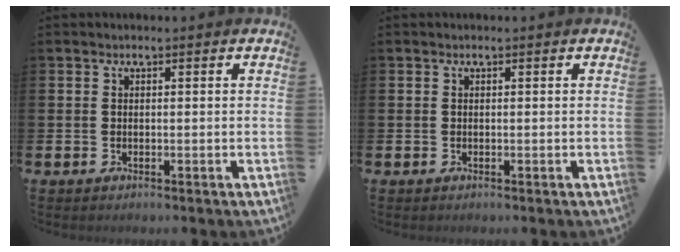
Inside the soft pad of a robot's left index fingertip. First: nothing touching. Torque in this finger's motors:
{"motor_torque": [0.00, 0.00, 0.00, 0.00]}